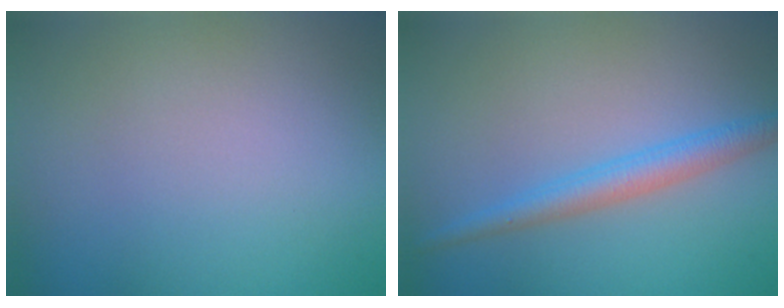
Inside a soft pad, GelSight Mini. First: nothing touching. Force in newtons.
{"total": 2.6, "press": 2.6, "slide": 0.1}